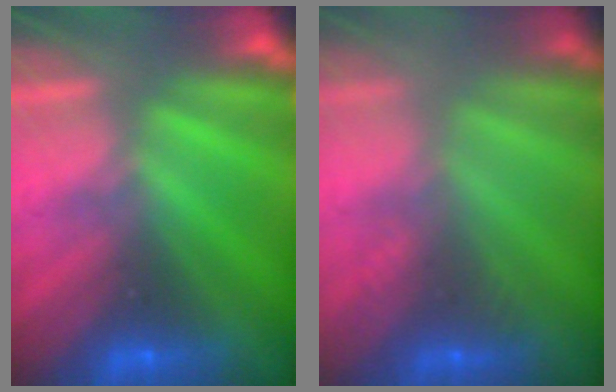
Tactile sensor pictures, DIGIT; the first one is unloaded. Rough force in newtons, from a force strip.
{"total": 2.4}